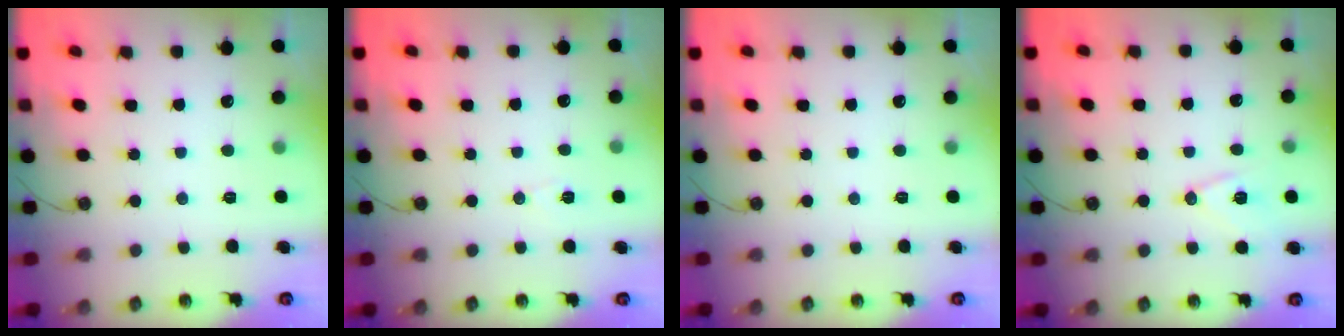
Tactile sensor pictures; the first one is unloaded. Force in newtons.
{"total": 5.1, "press": 4.9, "slide": 1.6}
{"total": 0.0}
{"total": 10.5, "press": 9.9, "slide": 3.6}